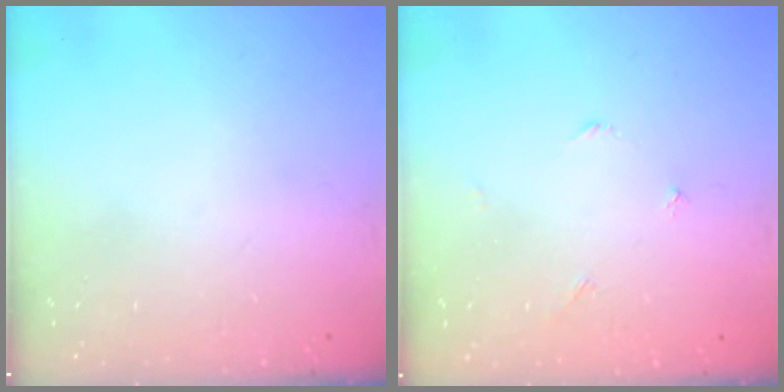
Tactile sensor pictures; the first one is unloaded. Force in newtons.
{"total": 1.5, "press": 1.5, "slide": 0.2}